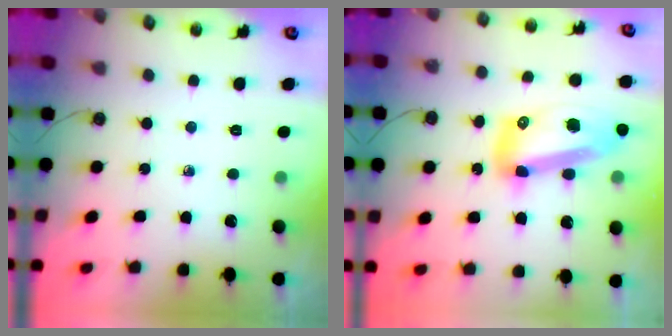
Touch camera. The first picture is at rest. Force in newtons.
{"total": 16.7, "press": 16.6, "slide": 2.0}